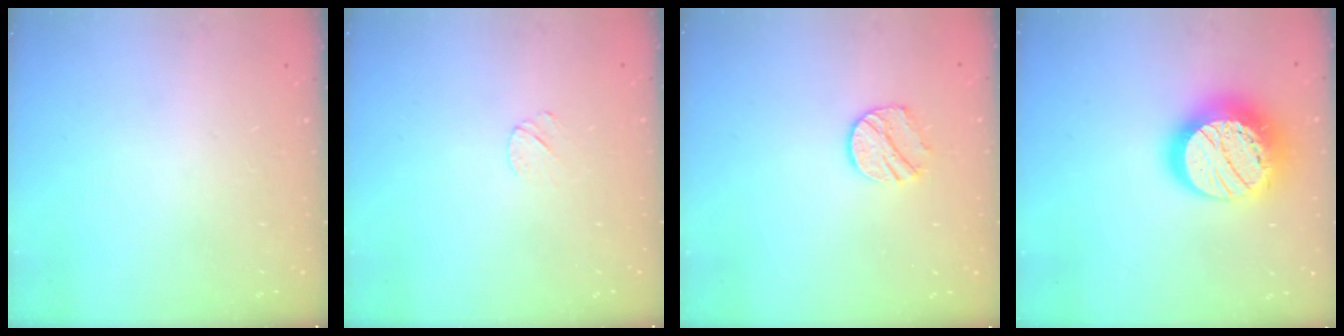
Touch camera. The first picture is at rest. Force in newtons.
{"total": 4.8, "press": 4.7, "slide": 0.9}
{"total": 8.7, "press": 8.7, "slide": 0.2}
{"total": 22.0, "press": 22.0, "slide": 1.6}